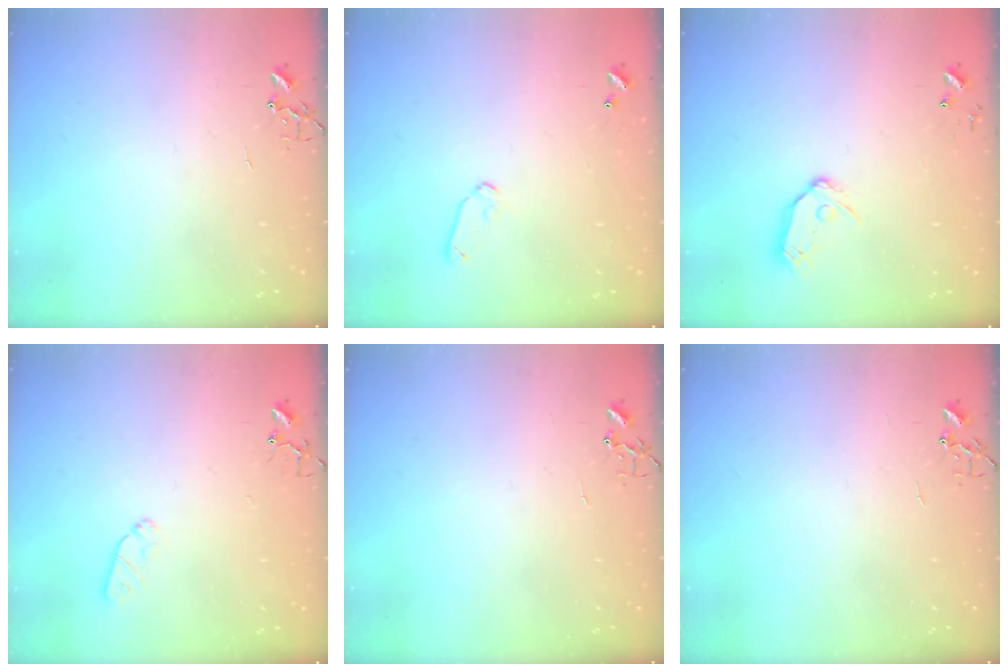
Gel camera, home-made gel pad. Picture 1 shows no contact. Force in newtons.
{"total": 6.8, "press": 6.7, "slide": 1.0}
{"total": 9.2, "press": 9.1, "slide": 0.8}
{"total": 5.2, "press": 5.1, "slide": 0.7}
{"total": 0.0}
{"total": 0.0}